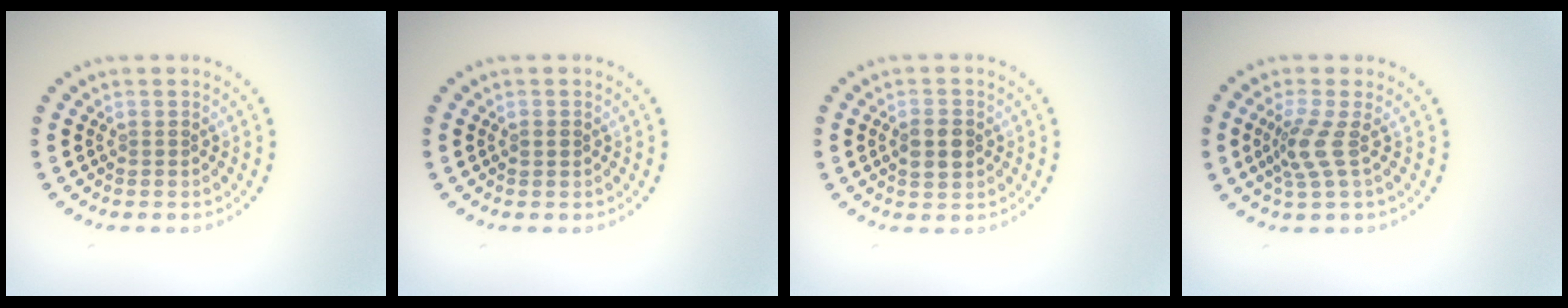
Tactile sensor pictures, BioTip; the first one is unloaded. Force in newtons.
{"total": 0.9, "press": 0.9, "slide": 0.1}
{"total": 2.9, "press": 2.9, "slide": 0.1}
{"total": 2.6, "press": 1.9, "slide": 1.8}